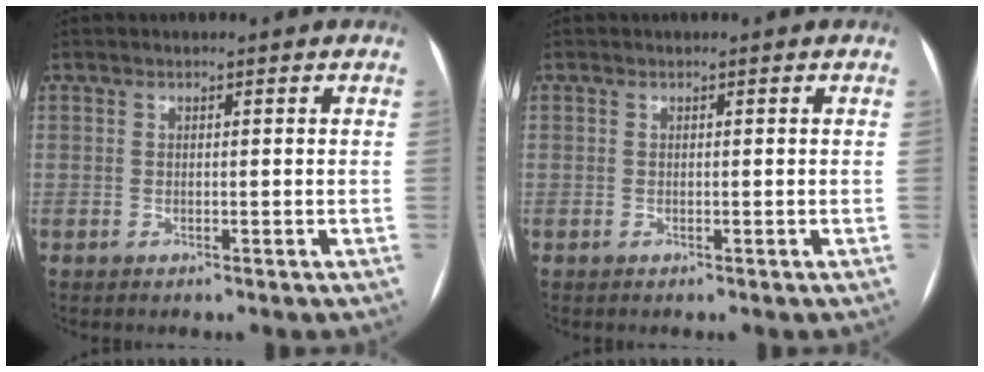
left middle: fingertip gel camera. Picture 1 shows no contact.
{"total": 0.0}